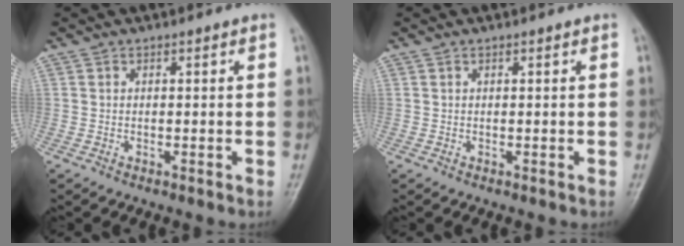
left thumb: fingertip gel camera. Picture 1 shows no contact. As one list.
[{"total": 0.0}]